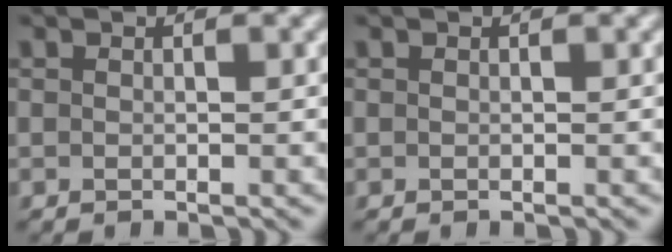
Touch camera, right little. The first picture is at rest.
{"total": 0.0}